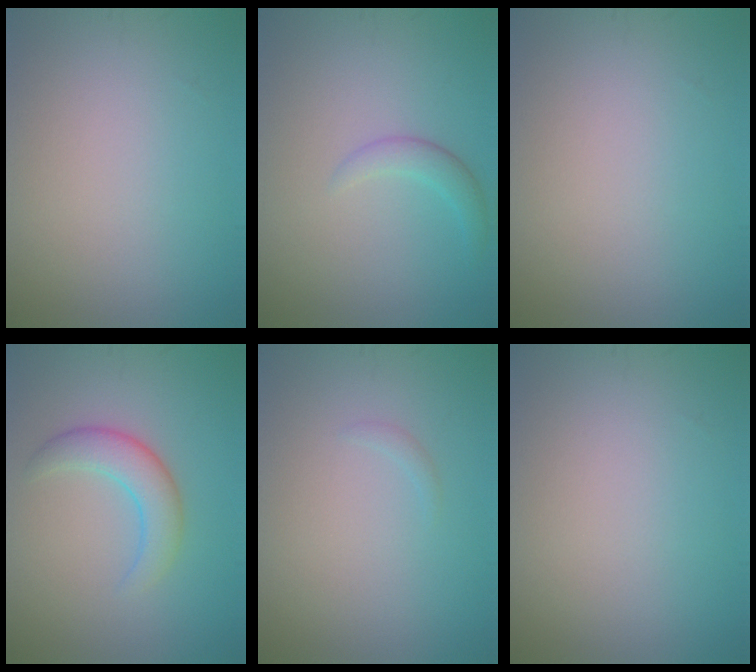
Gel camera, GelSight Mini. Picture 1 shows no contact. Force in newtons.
{"total": 1.7, "press": 1.7, "slide": 0.1}
{"total": 0.0}
{"total": 3.3, "press": 3.3, "slide": 0.1}
{"total": 0.5, "press": 0.5, "slide": 0.1}
{"total": 0.0}